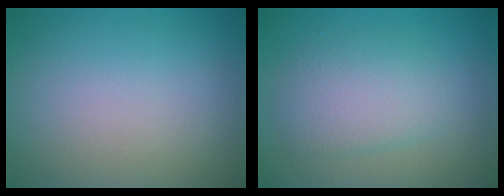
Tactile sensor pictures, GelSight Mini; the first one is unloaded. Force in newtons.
{"total": 3.5, "press": 3.5, "slide": 0.1}